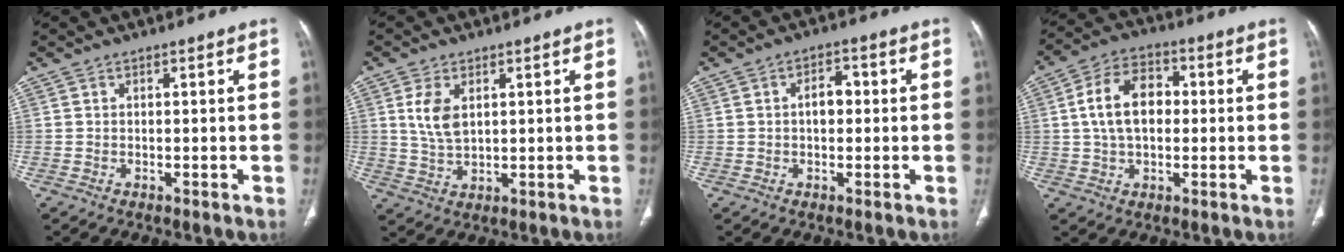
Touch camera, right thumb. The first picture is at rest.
{"total": 6.0, "force": [1.9, 3.3, 4.6], "torque": [-0.088, -0.007, 0.043]}
{"total": 3.9, "force": [0.1, 2.5, 3.0], "torque": [-0.043, 0.016, -0.003]}
{"total": 11.0, "force": [0.9, 7.2, 8.2], "torque": [-0.138, 0.022, 0.012]}